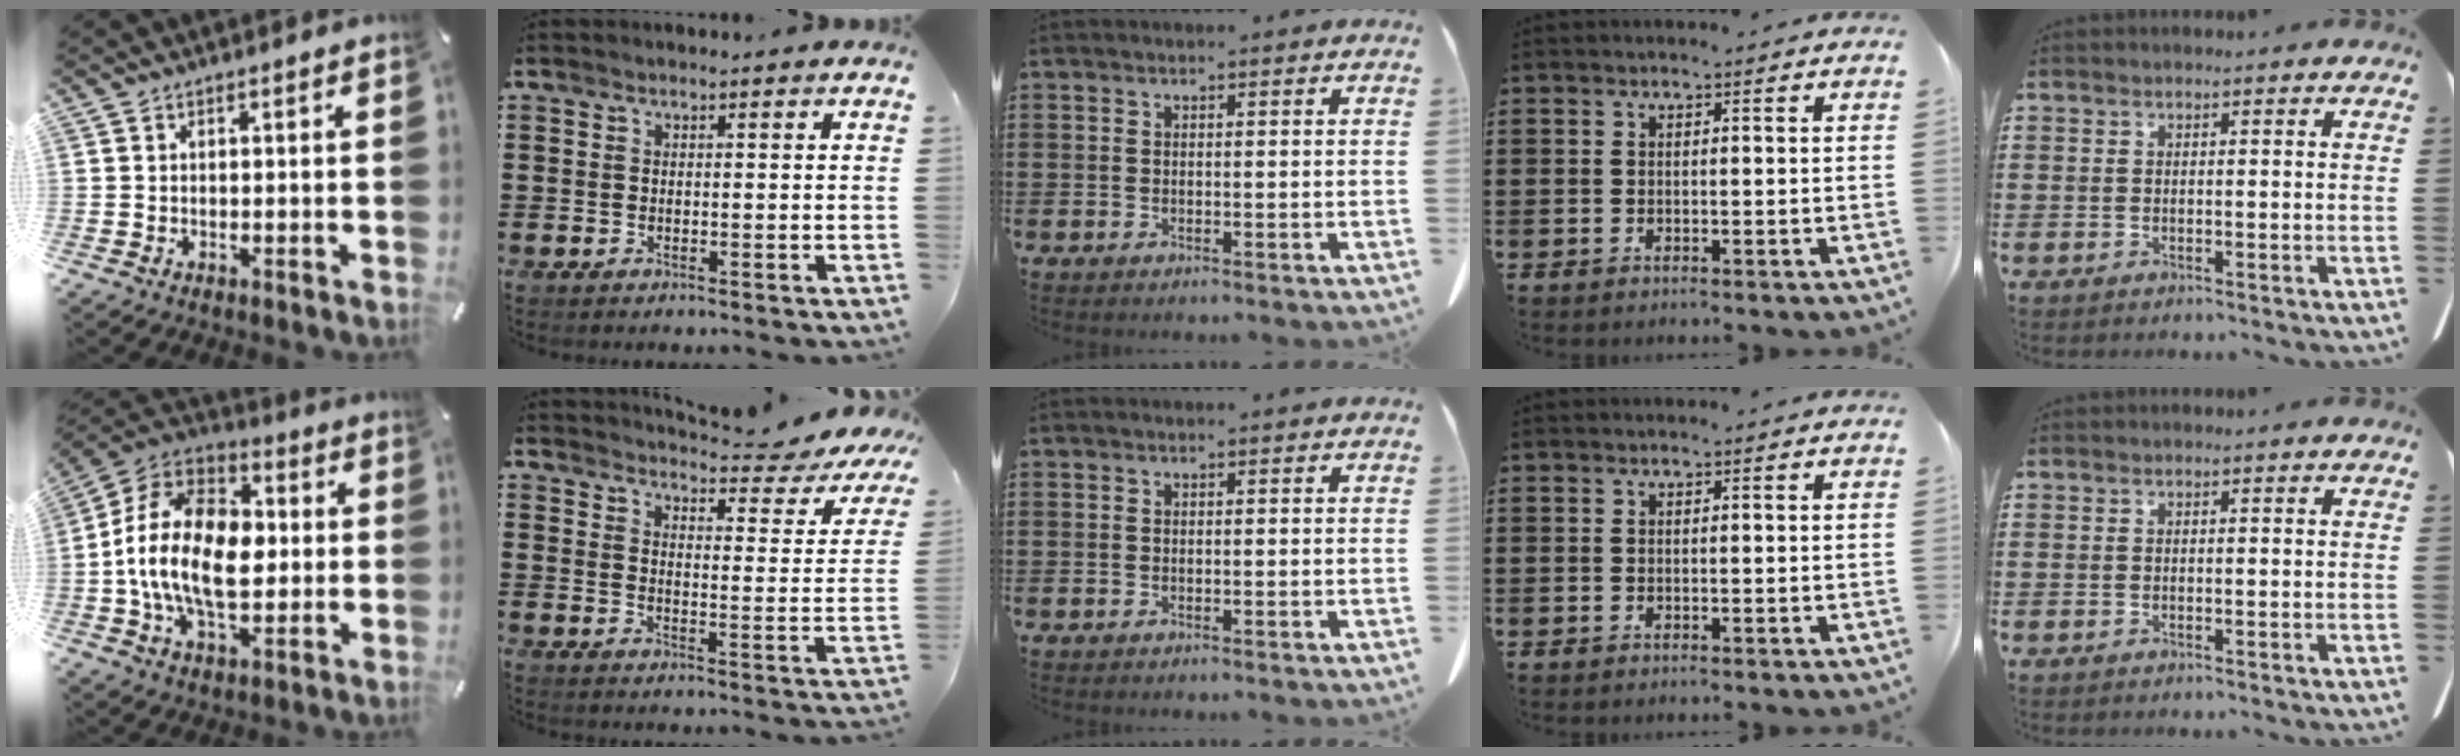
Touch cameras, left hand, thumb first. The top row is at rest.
{"thumb": {"total": 19.9, "force": [-2.3, 13.1, 14.9], "torque": [-0.313, 0.019, -0.044]}, "index": {"total": 4.7, "force": [4.4, 0.1, 1.7], "torque": [-0.033, -0.043, 0.065]}}